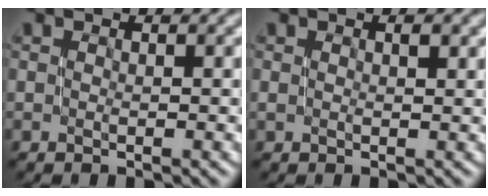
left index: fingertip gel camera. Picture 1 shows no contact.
{"total": 1.0, "force": [0.4, 0.3, 0.9], "torque": [-0.011, 0.002, 0.005]}